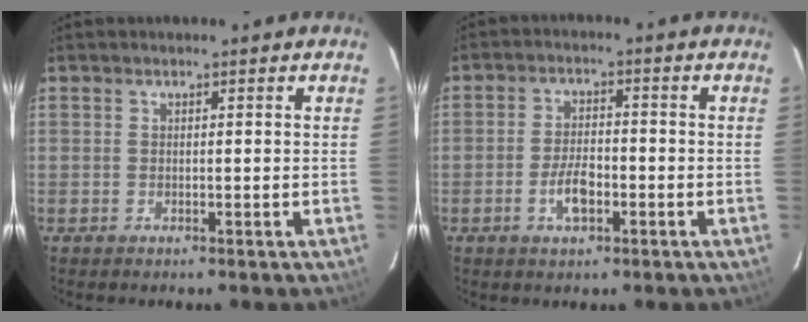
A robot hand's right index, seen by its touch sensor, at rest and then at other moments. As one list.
[{"total": 5.5, "force": [-2.3, 2.5, 4.3], "torque": [-0.089, 0.003, -0.040]}]